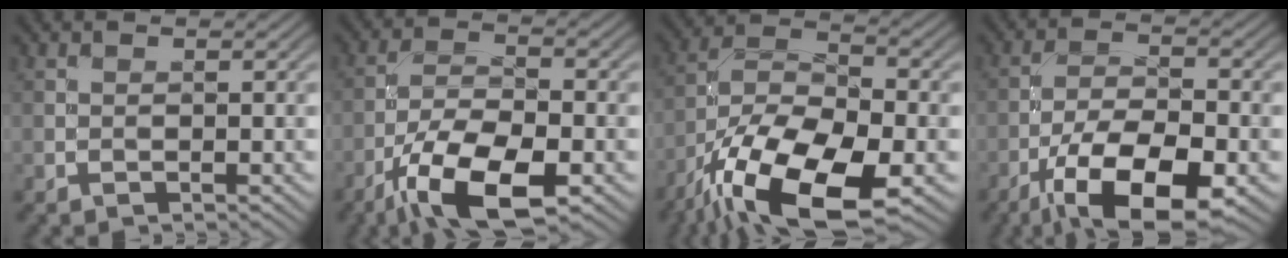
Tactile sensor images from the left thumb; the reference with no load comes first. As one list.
[{"total": 11.0, "force": [-6.2, 4.0, 8.2], "torque": [-0.154, -0.006, -0.123]}, {"total": 16.4, "force": [-9.6, 6.6, 11.6], "torque": [-0.224, -0.020, -0.185]}, {"total": 12.8, "force": [-6.9, 4.8, 9.6], "torque": [-0.176, -0.008, -0.129]}]